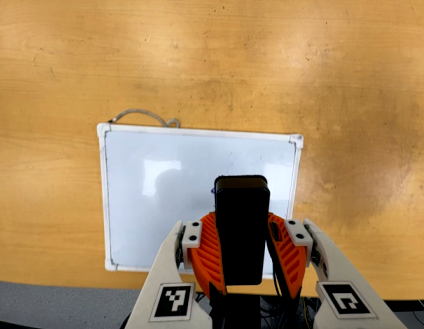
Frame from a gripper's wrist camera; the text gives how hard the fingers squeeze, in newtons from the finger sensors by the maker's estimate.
{"total": 5.9, "left": 5.4, "right": 6.4}